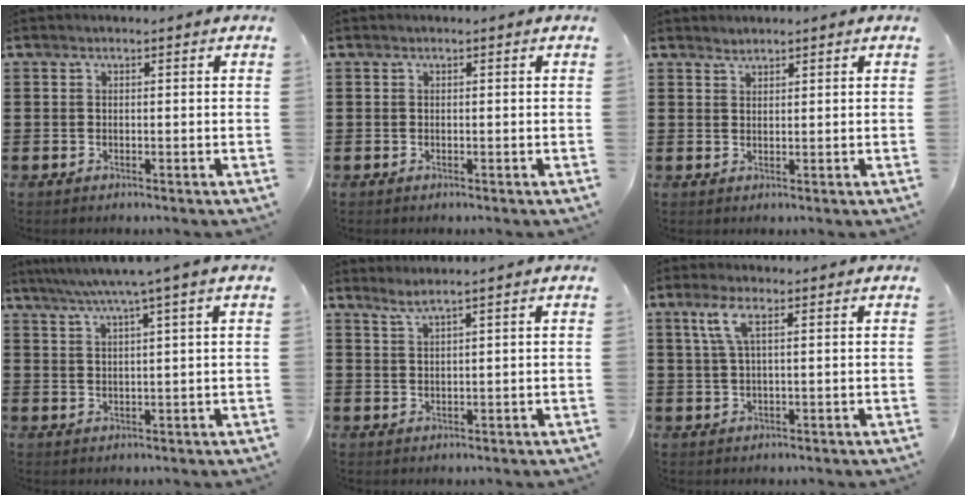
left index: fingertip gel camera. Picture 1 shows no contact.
{"total": 0.0}
{"total": 1.2, "force": [1.2, 0.2, 0.0], "torque": [-0.002, -0.001, 0.024]}
{"total": 4.4, "force": [2.9, -0.8, 3.2], "torque": [-0.070, -0.009, 0.047]}
{"total": 2.0, "force": [1.5, -0.4, 1.2], "torque": [-0.027, 0.001, 0.029]}
{"total": 3.9, "force": [1.6, 0.9, 3.5], "torque": [-0.078, 0.004, 0.027]}